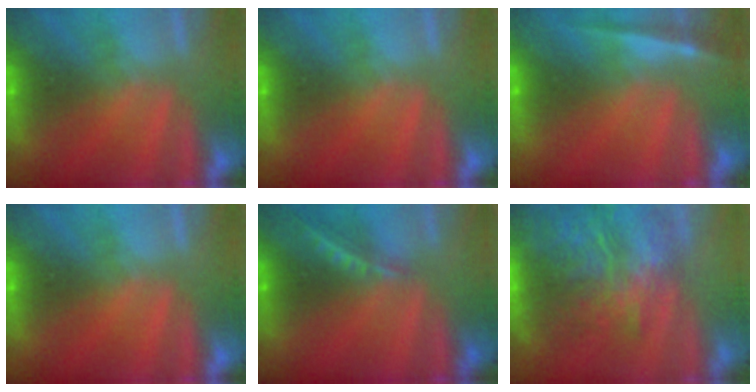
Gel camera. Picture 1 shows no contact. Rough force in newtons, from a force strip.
{"total": 0.0}
{"total": 1.9}
{"total": 0.0}
{"total": 4.6}
{"total": 8.1}